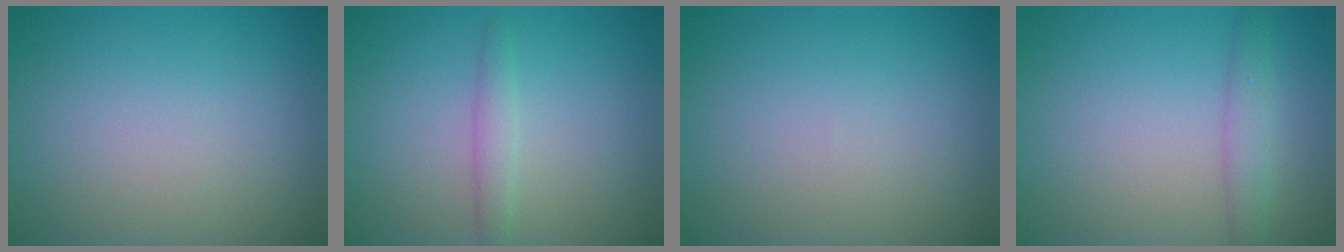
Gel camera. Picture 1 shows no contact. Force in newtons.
{"total": 1.5, "press": 1.5, "slide": 0.1}
{"total": 0.0}
{"total": 2.0, "press": 2.0, "slide": 0.0}